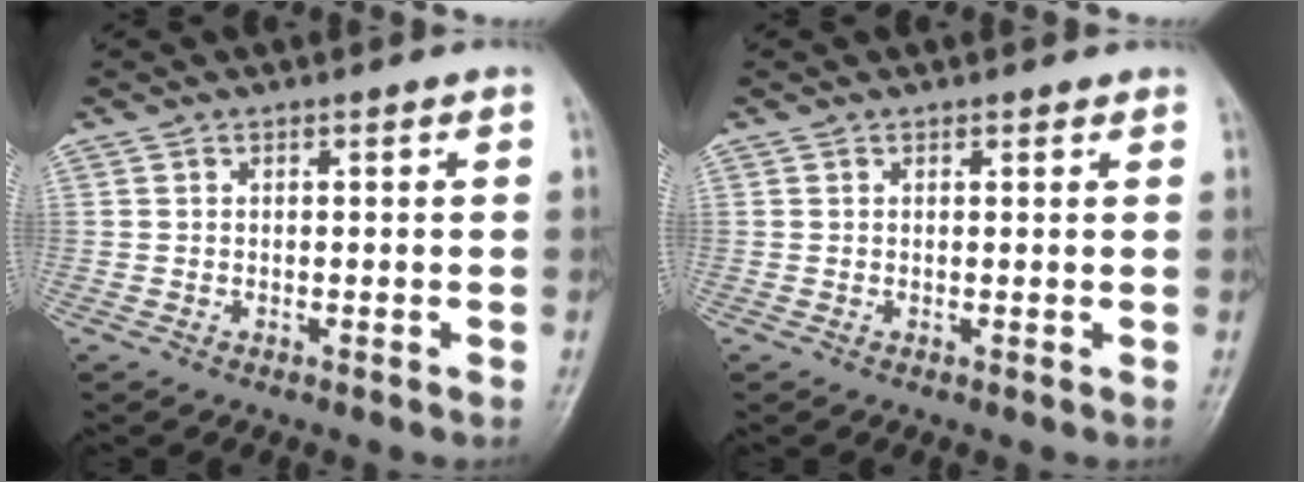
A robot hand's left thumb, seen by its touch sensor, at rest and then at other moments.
{"total": 0.6, "force": [0.6, 0.3, 0.2], "torque": [0.000, -0.004, 0.008]}